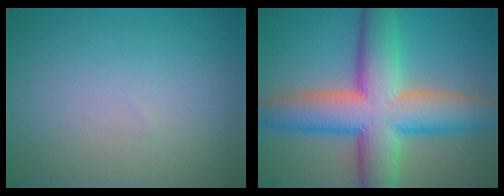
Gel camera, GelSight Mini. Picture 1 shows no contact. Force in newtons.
{"total": 12.3, "press": 12.3, "slide": 0.6}